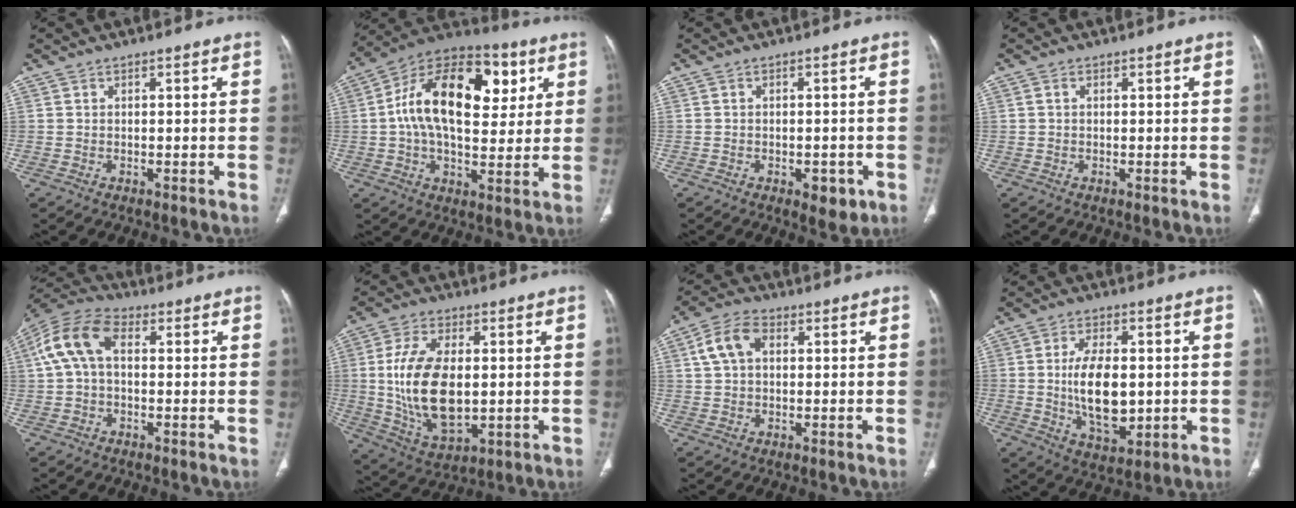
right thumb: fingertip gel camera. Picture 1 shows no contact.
{"total": 22.3, "force": [4.9, 12.8, 17.5], "torque": [-0.261, 0.012, 0.066]}
{"total": 4.3, "force": [-1.9, 2.4, 3.1], "torque": [-0.023, 0.003, -0.018]}
{"total": 0.7, "force": [0.1, 0.5, 0.4], "torque": [-0.008, 0.005, 0.002]}
{"total": 10.7, "force": [1.6, 6.7, 8.2], "torque": [-0.167, 0.035, 0.021]}
{"total": 16.7, "force": [0.4, 9.0, 14.0], "torque": [-0.265, -0.012, 0.020]}
{"total": 7.2, "force": [1.8, 4.8, 5.1], "torque": [-0.099, 0.019, 0.030]}
{"total": 12.4, "force": [-0.3, 6.7, 10.4], "torque": [-0.168, -0.010, 0.005]}